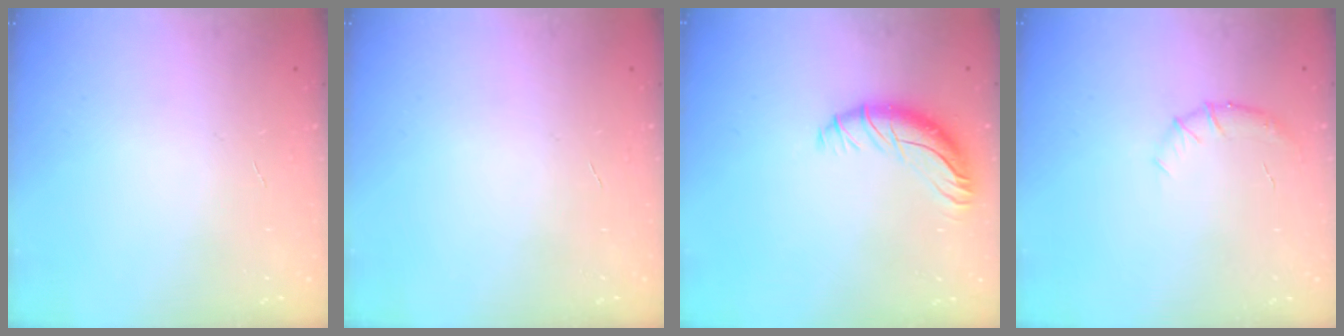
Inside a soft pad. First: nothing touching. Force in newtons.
{"total": 0.0}
{"total": 11.2, "press": 10.9, "slide": 2.5}
{"total": 6.7, "press": 6.5, "slide": 1.8}